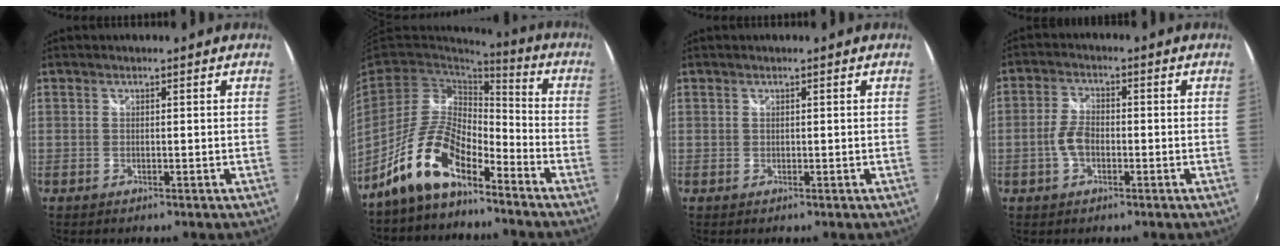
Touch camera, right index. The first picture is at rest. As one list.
[{"total": 13.2, "force": [-9.2, 4.6, 8.2], "torque": [-0.172, 0.007, -0.178]}, {"total": 0.0}, {"total": 4.7, "force": [-1.5, 2.7, 3.6], "torque": [-0.078, 0.007, -0.026]}]